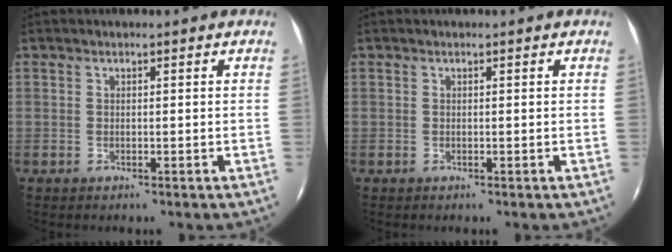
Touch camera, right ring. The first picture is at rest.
{"total": 0.0}